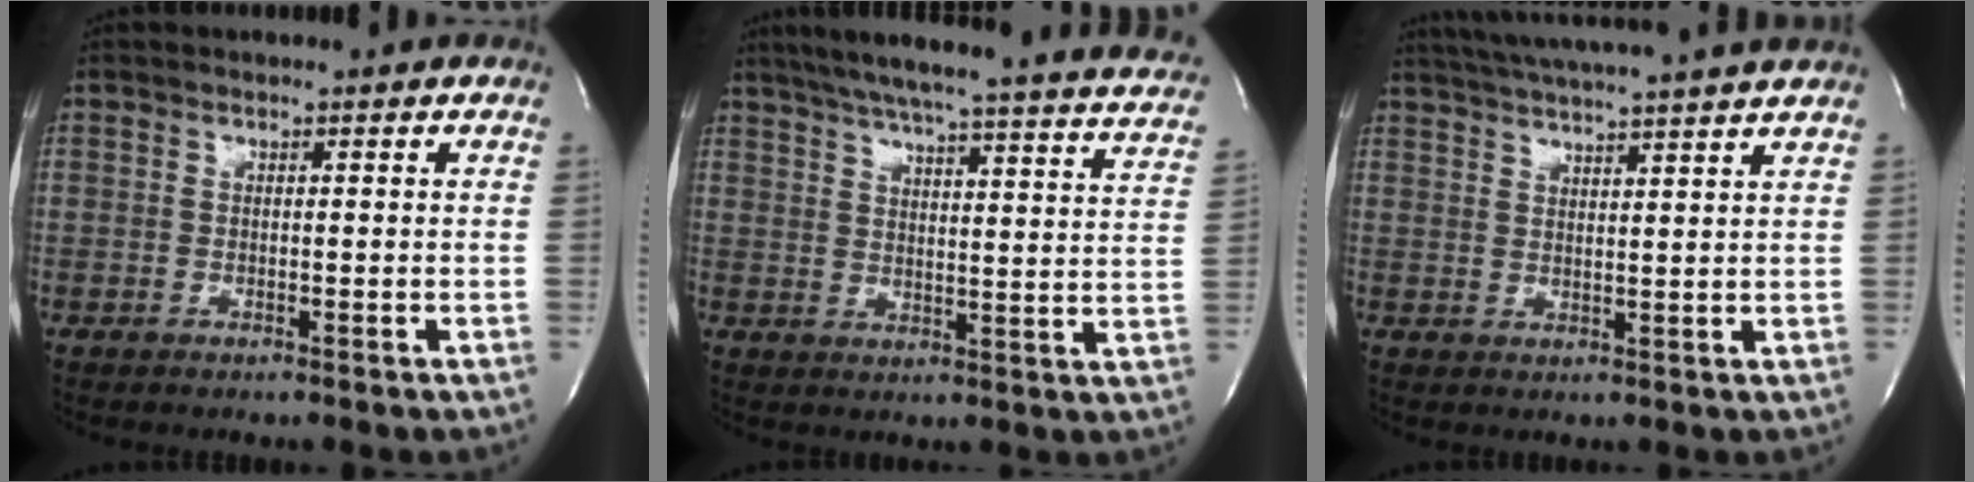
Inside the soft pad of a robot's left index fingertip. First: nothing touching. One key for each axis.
{"total": 31.2, "fx": 27.9, "fy": 1.9, "fz": 13.9, "tx": -0.213, "ty": -0.062, "tz": 0.333}
{"total": 14.3, "fx": 12.6, "fy": -1.3, "fz": 6.6, "tx": -0.121, "ty": 0.001, "tz": 0.172}